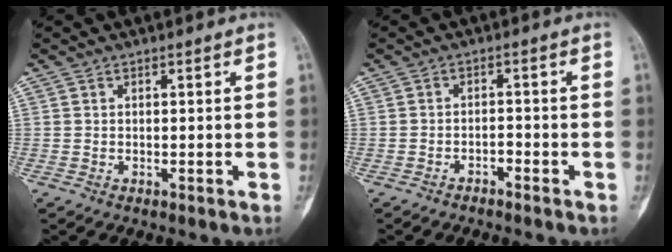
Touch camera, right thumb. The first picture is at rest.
{"total": 1.8, "force": [-1.6, 0.6, 0.5], "torque": [-0.009, 0.018, -0.027]}